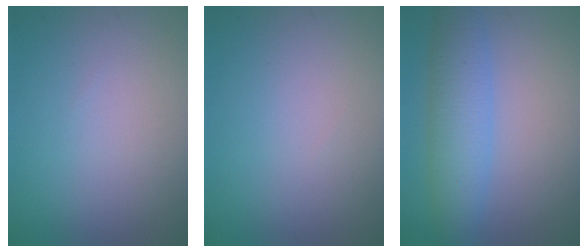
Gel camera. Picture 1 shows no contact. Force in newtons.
{"total": 0.0}
{"total": 5.1, "press": 5.1, "slide": 0.2}